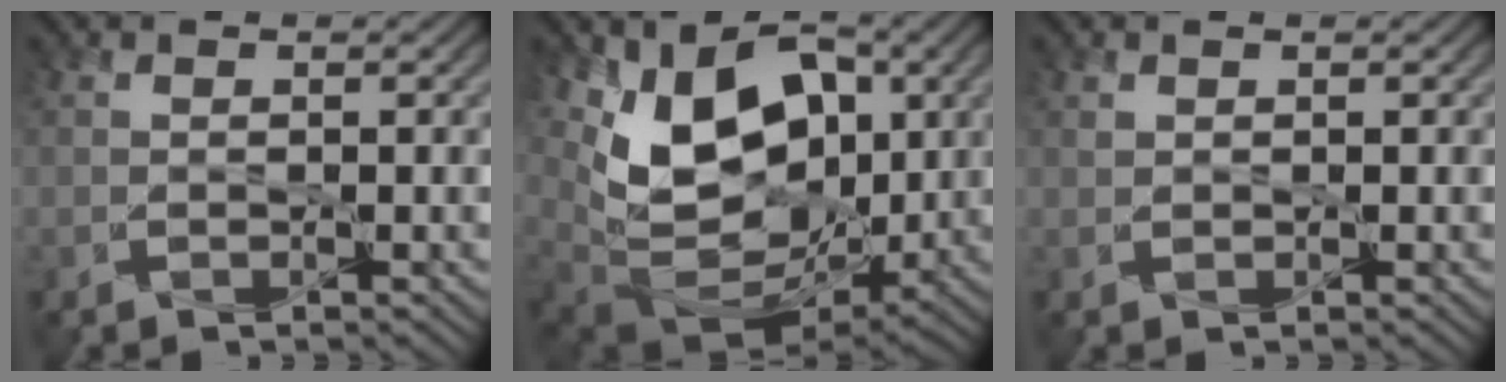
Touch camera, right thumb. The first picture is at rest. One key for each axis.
{"total": 15.9, "fx": 3.2, "fy": 10.6, "fz": 11.4, "tx": -0.197, "ty": -0.007, "tz": 0.070}
{"total": 0.5, "fx": 0.4, "fy": 0.3, "fz": 0.2, "tx": -0.007, "ty": 0.002, "tz": 0.009}